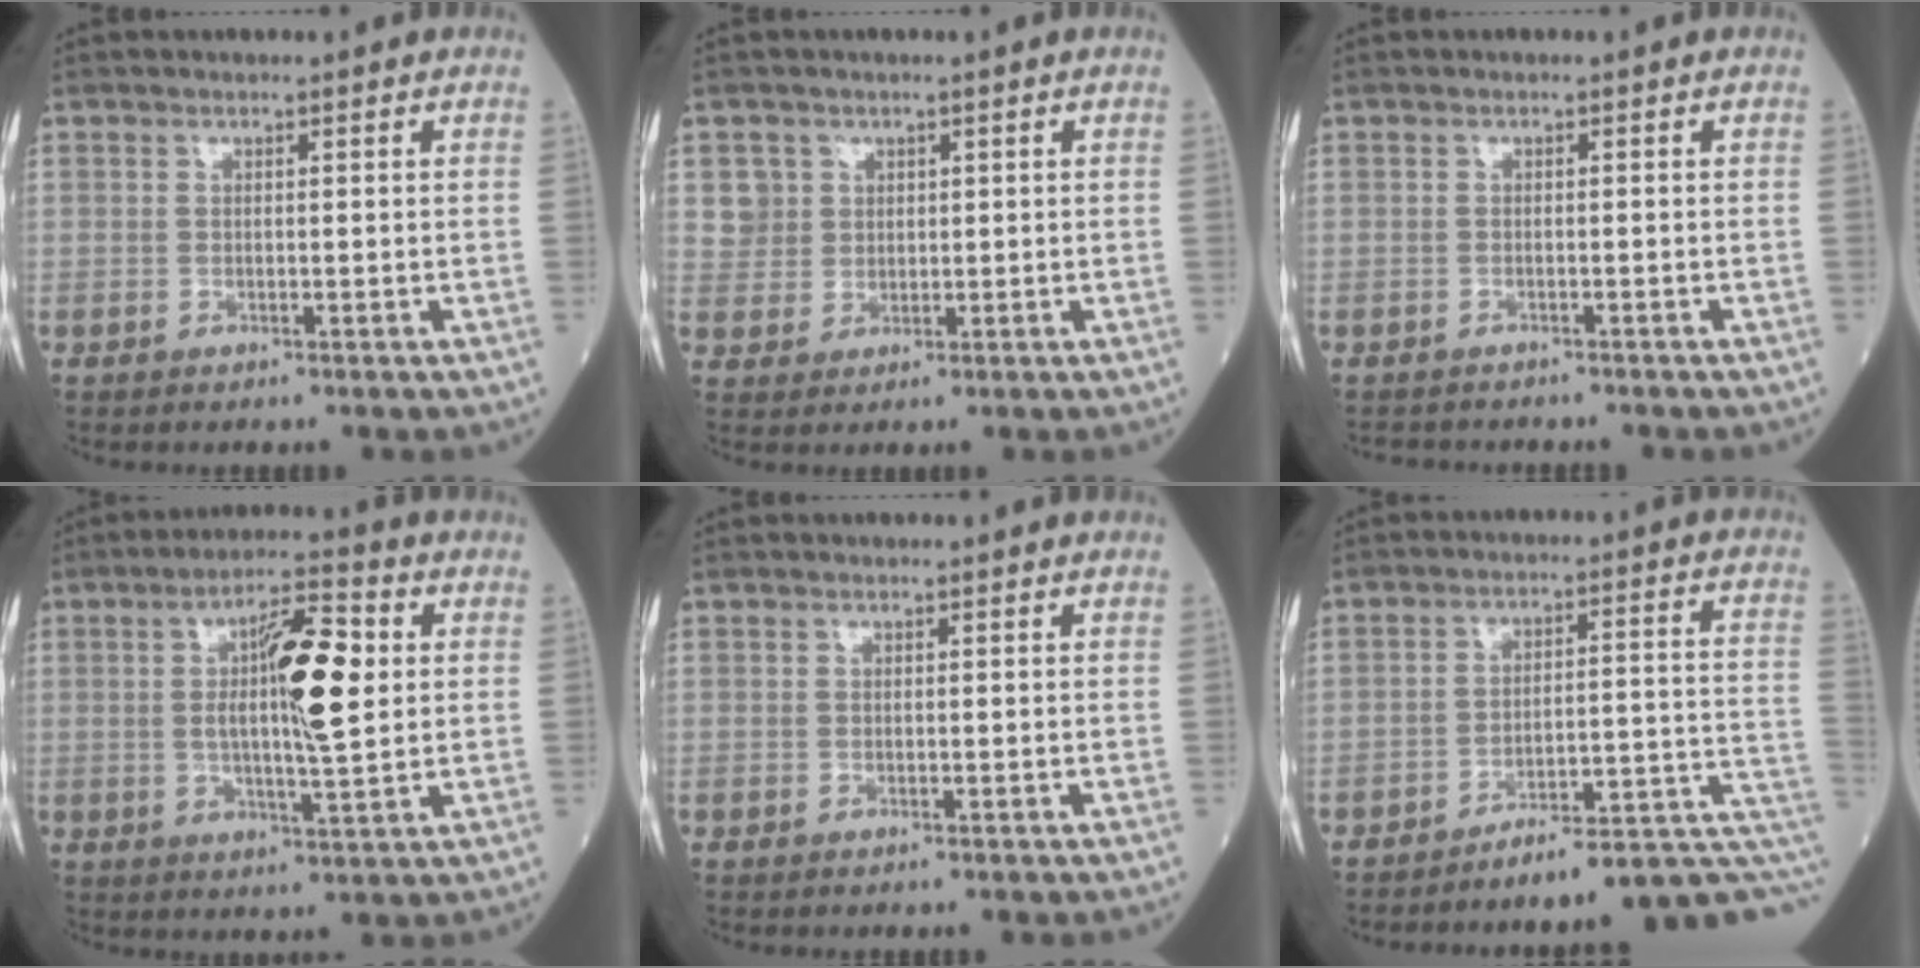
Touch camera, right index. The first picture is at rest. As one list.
[{"total": 3.4, "force": [1.3, 3.2, -0.1], "torque": [0.014, 0.007, 0.023]}, {"total": 3.8, "force": [-3.5, 1.0, 1.1], "torque": [-0.016, -0.005, -0.047]}, {"total": 11.2, "force": [1.7, 1.7, 11.0], "torque": [-0.182, 0.012, 0.025]}, {"total": 0.0}, {"total": 12.0, "force": [-9.1, 0.9, 7.8], "torque": [-0.077, 0.054, -0.125]}]